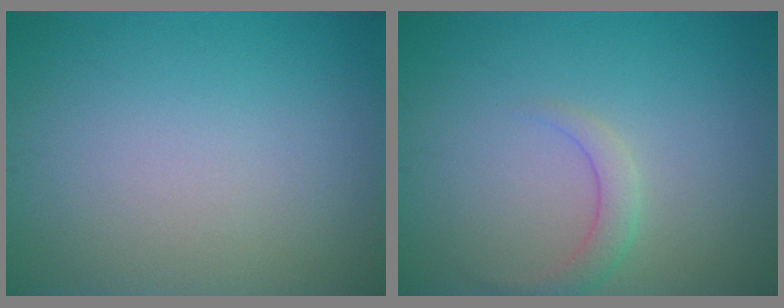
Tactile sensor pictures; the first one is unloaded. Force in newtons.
{"total": 1.8, "press": 1.8, "slide": 0.1}